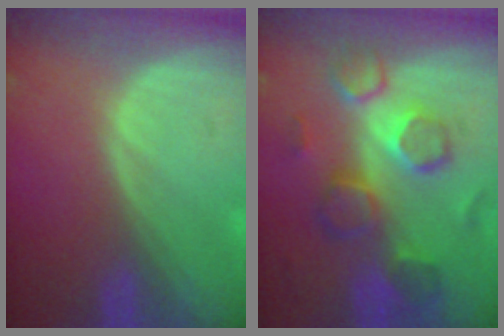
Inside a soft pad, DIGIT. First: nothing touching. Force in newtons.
{"total": 8.7, "press": 8.4, "slide": 2.0}